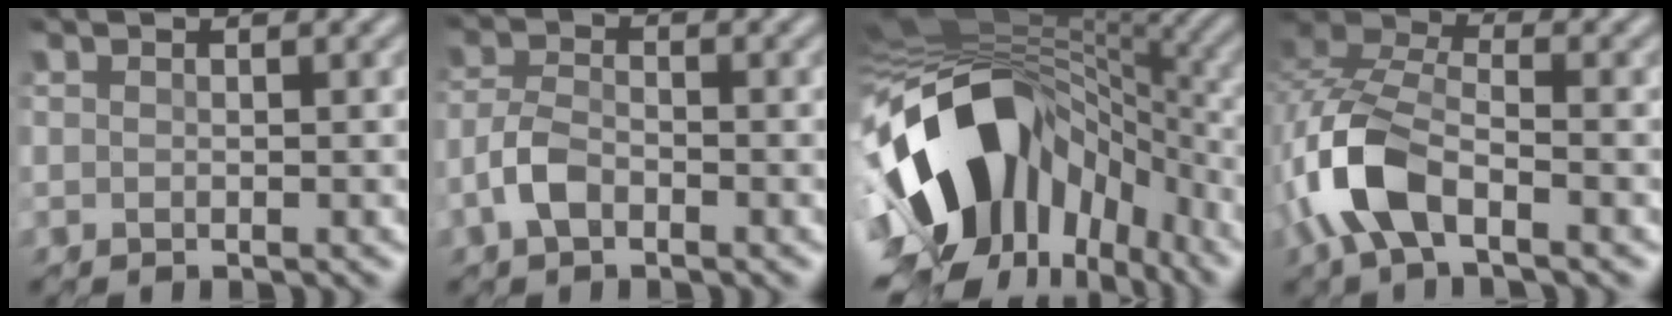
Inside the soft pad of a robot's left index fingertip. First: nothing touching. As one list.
[{"total": 2.7, "force": [-1.9, 0.9, 1.6], "torque": [-0.040, 0.006, -0.045]}, {"total": 16.2, "force": [-4.4, 10.1, 11.9], "torque": [-0.236, -0.008, -0.070]}, {"total": 6.5, "force": [-3.5, 2.5, 4.9], "torque": [-0.126, 0.006, -0.081]}]